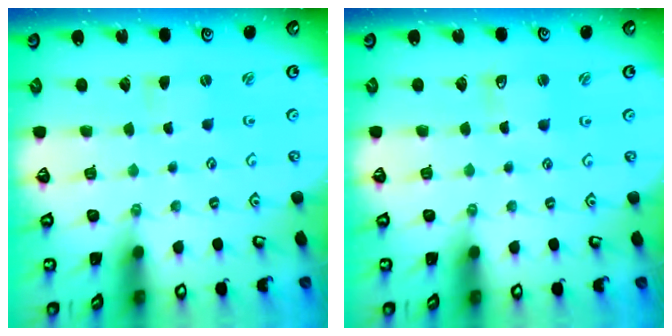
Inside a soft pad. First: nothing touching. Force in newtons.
{"total": 1.7, "press": 1.6, "slide": 0.3}